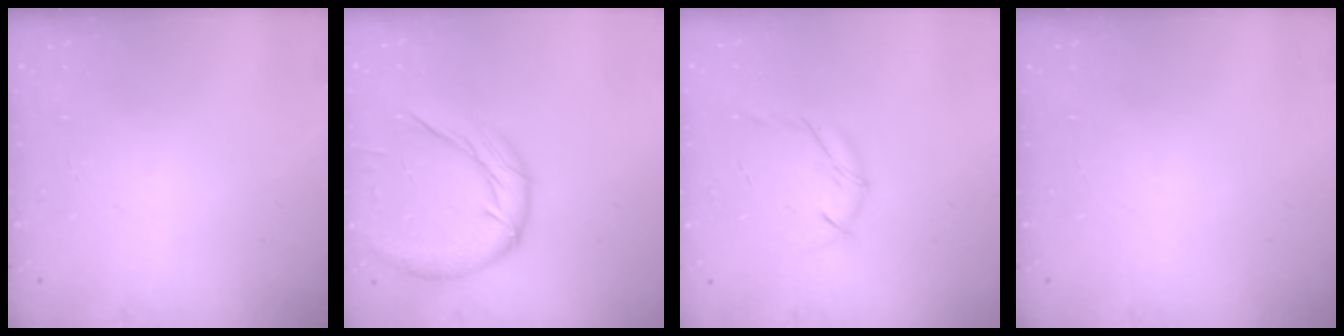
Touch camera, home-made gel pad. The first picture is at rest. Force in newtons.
{"total": 13.7, "press": 13.6, "slide": 1.4}
{"total": 6.7, "press": 6.5, "slide": 1.6}
{"total": 0.0}